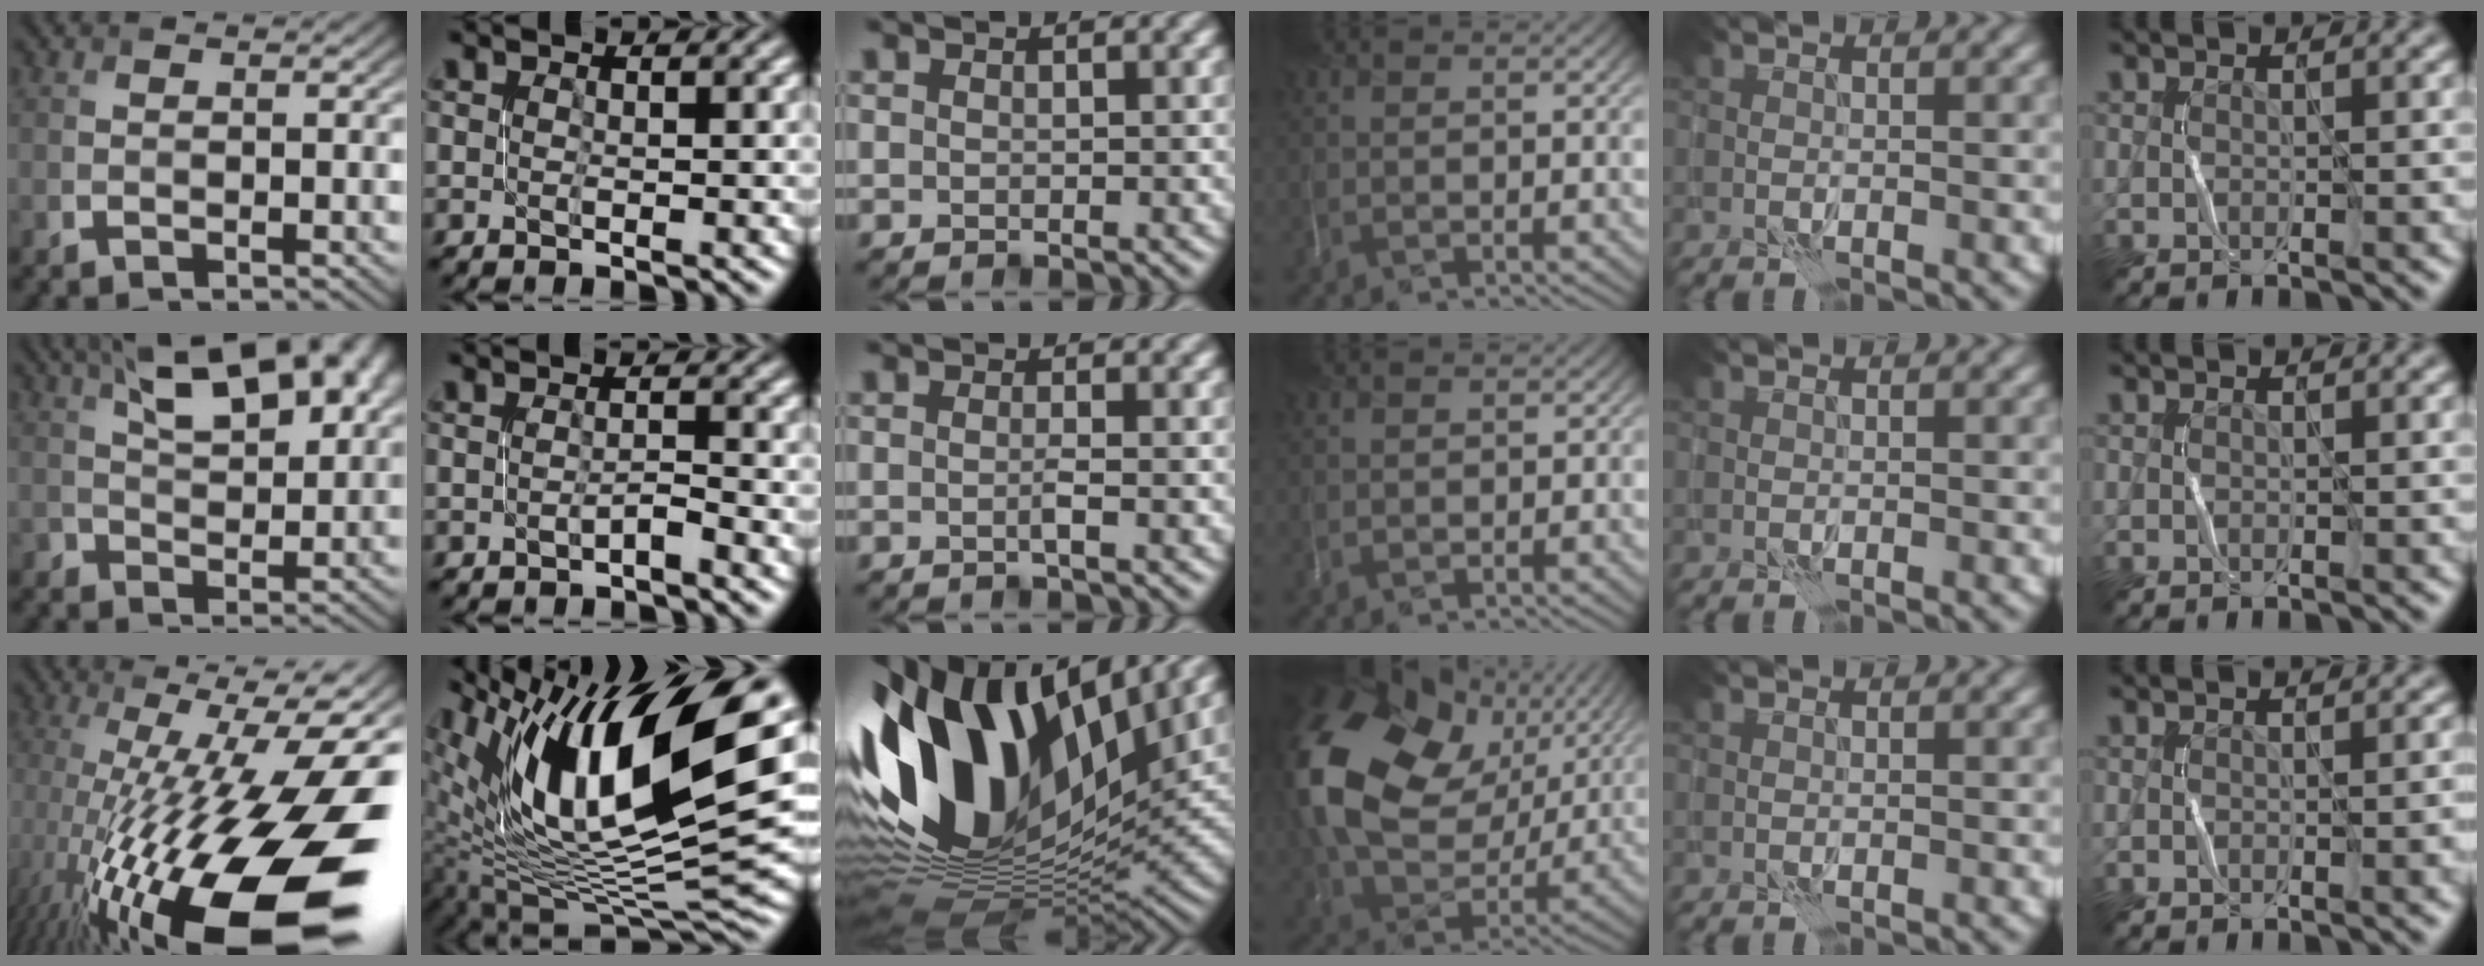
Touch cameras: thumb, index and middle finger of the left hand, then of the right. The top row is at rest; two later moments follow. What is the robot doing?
{"motion": "open", "object": "stapler"}